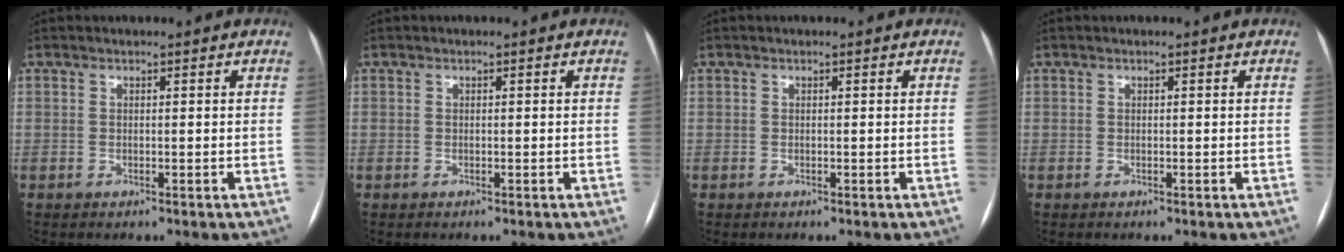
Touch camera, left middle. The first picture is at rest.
{"total": 0.0}
{"total": 0.0}
{"total": 0.0}